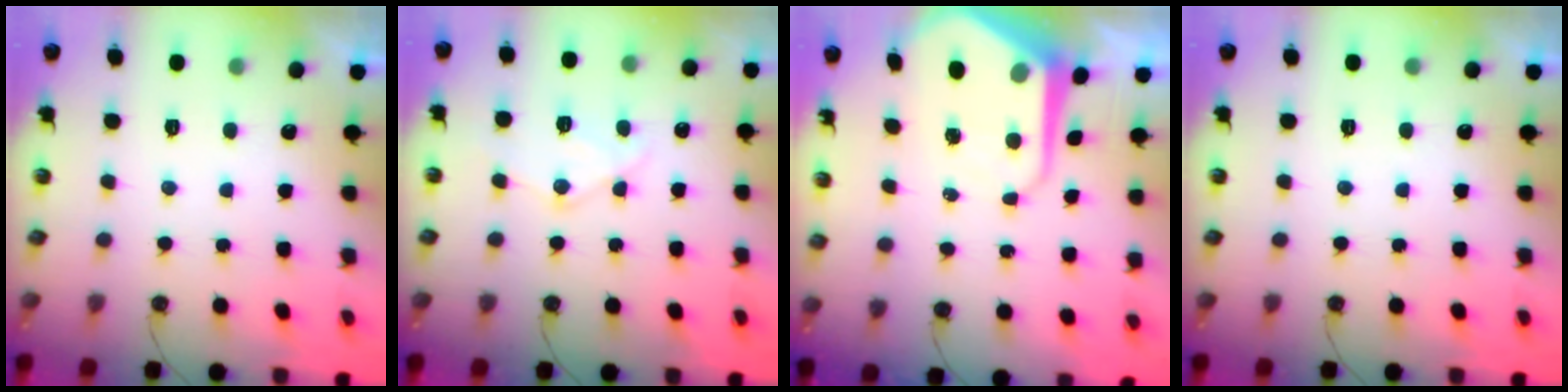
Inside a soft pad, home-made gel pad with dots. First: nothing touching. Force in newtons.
{"total": 12.1, "press": 12.1, "slide": 1.1}
{"total": 9.5, "press": 9.5, "slide": 0.7}
{"total": 0.0}